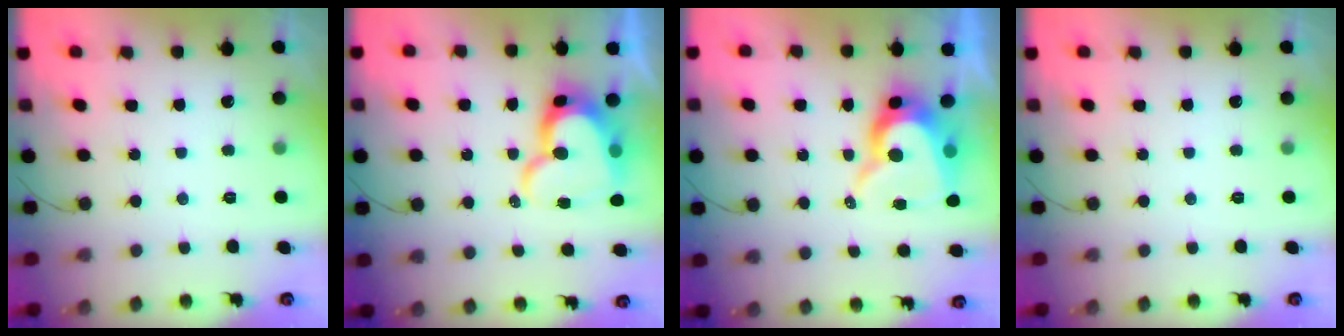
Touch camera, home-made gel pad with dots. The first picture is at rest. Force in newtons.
{"total": 16.6, "press": 16.6, "slide": 1.2}
{"total": 12.8, "press": 12.8, "slide": 0.9}
{"total": 0.0}